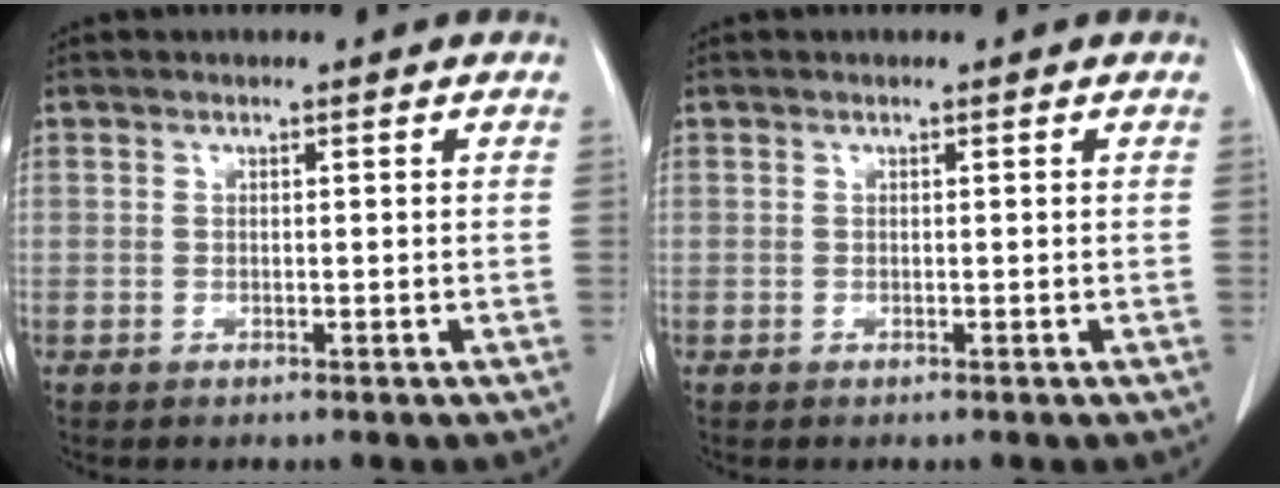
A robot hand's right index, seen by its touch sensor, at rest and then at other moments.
{"total": 0.0}